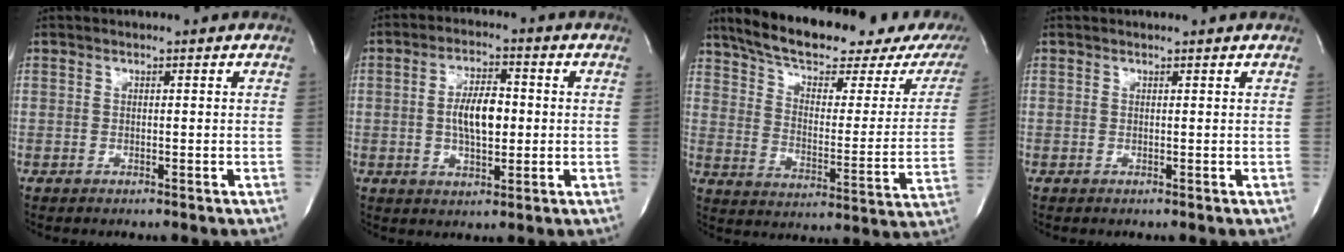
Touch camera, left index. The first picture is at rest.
{"total": 7.1, "force": [-0.1, 2.9, 6.5], "torque": [-0.122, 0.007, -0.003]}
{"total": 24.9, "force": [19.3, 6.6, 14.3], "torque": [-0.212, 0.007, 0.255]}
{"total": 1.4, "force": [1.4, -0.1, 0.2], "torque": [-0.010, 0.002, 0.014]}